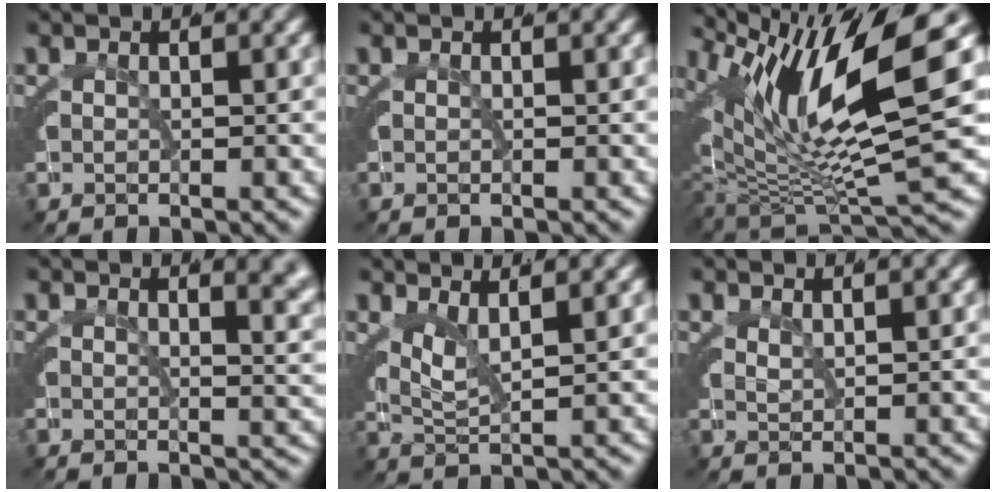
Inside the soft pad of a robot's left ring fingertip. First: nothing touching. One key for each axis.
{"total": 0.0}
{"total": 14.0, "fx": 3.1, "fy": 6.3, "fz": 12.1, "tx": -0.177, "ty": 0.012, "tz": 0.050}
{"total": 4.3, "fx": 2.4, "fy": 1.1, "fz": 3.4, "tx": -0.021, "ty": 0.005, "tz": 0.029}
{"total": 3.3, "fx": 1.7, "fy": 1.1, "fz": 2.6, "tx": -0.057, "ty": -0.007, "tz": 0.033}
{"total": 1.3, "fx": 1.1, "fy": -0.4, "fz": 0.4, "tx": -0.012, "ty": -0.008, "tz": 0.029}